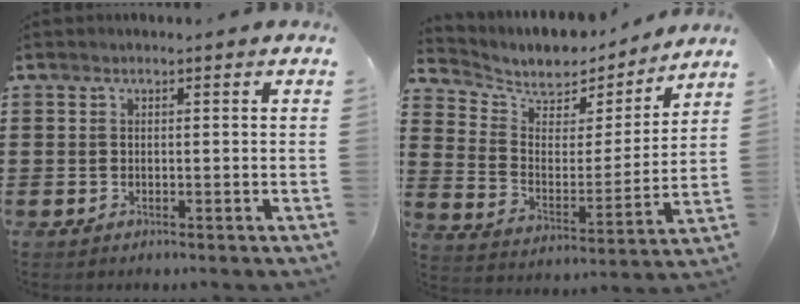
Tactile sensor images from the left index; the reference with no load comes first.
{"total": 6.6, "force": [5.9, 2.8, 1.2], "torque": [-0.065, -0.043, 0.101]}